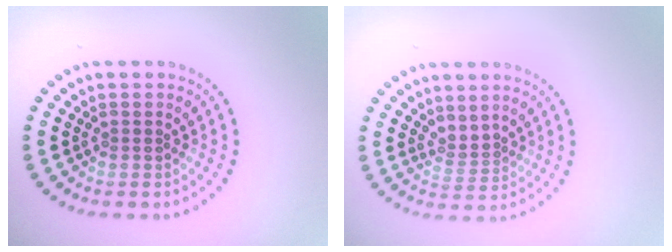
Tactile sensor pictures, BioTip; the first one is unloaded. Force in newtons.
{"total": 1.5, "press": 1.0, "slide": 1.1}